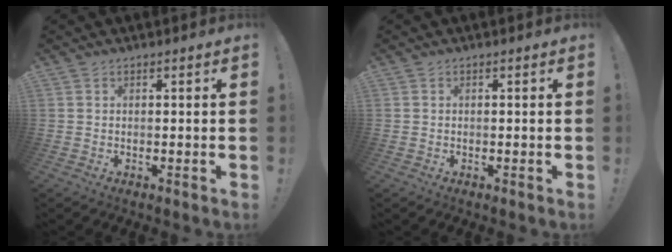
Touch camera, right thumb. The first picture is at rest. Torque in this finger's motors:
{"motor_torque": [-0.13, 0.00, 0.36, -0.20, 0.00]}